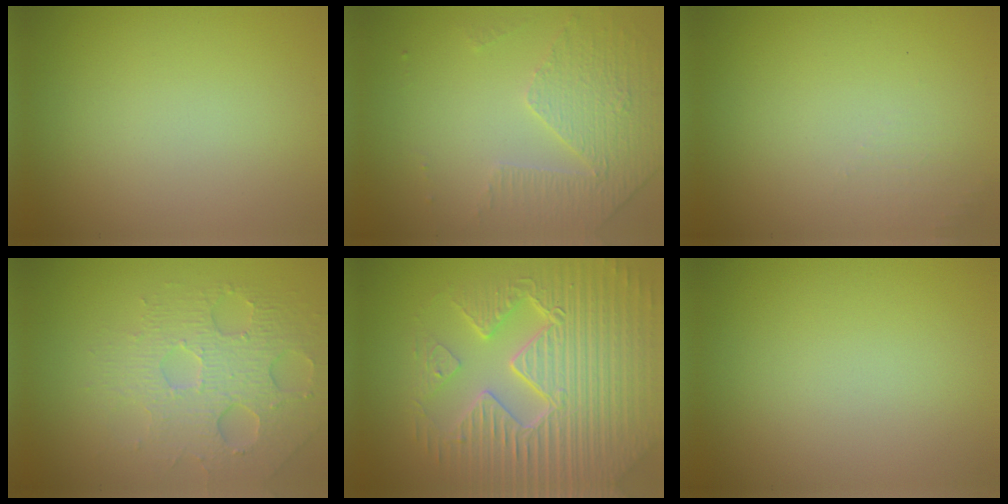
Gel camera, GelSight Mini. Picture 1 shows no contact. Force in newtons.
{"total": 4.8, "press": 3.2, "slide": 3.5}
{"total": 1.1, "press": 1.1, "slide": 0.3}
{"total": 4.9, "press": 4.1, "slide": 2.6}
{"total": 9.6, "press": 6.7, "slide": 6.8}
{"total": 0.0}